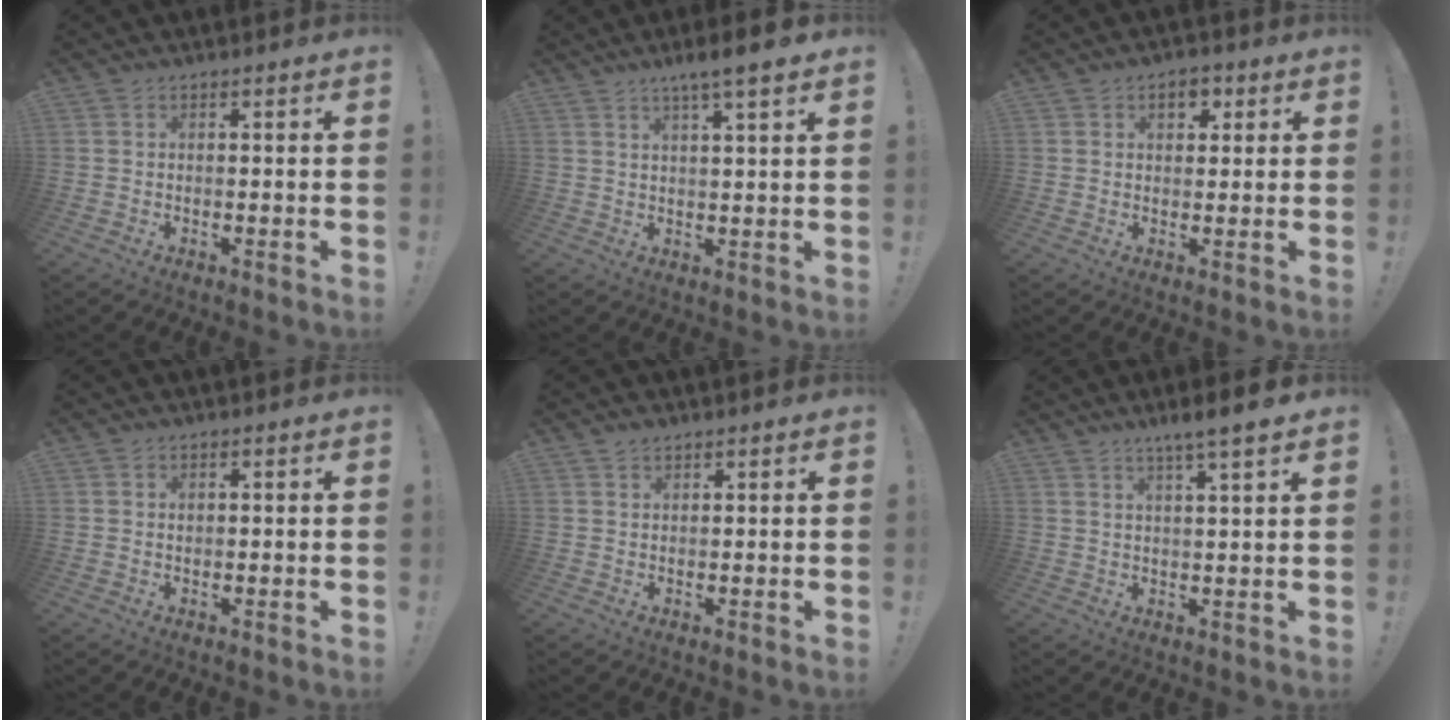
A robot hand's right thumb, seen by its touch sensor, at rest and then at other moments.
{"total": 6.0, "force": [4.0, 0.0, 4.5], "torque": [-0.064, -0.026, 0.062]}
{"total": 4.9, "force": [2.0, 3.4, 2.9], "torque": [-0.030, 0.000, 0.031]}
{"total": 0.7, "force": [0.2, 0.7, 0.3], "torque": [-0.001, 0.001, 0.002]}
{"total": 1.5, "force": [1.3, 0.7, 0.4], "torque": [-0.003, -0.006, 0.024]}
{"total": 5.8, "force": [4.0, -0.3, 4.1], "torque": [-0.056, -0.028, 0.062]}